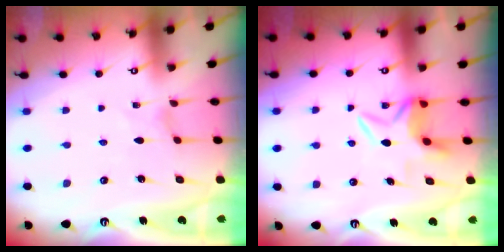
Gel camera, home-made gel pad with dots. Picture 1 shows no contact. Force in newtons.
{"total": 5.9, "press": 5.8, "slide": 1.2}